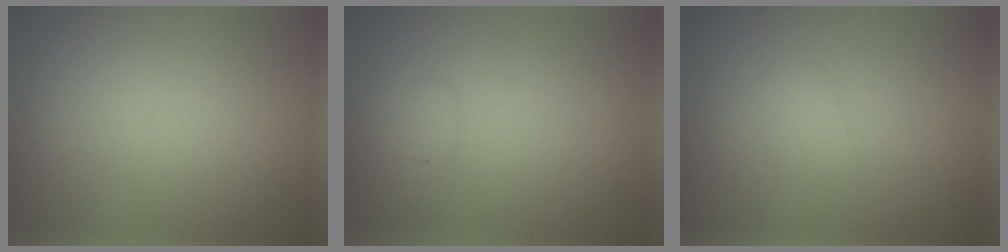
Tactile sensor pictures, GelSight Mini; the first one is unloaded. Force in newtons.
{"total": 1.6, "press": 1.6, "slide": 0.0}
{"total": 0.8, "press": 0.8, "slide": 0.1}